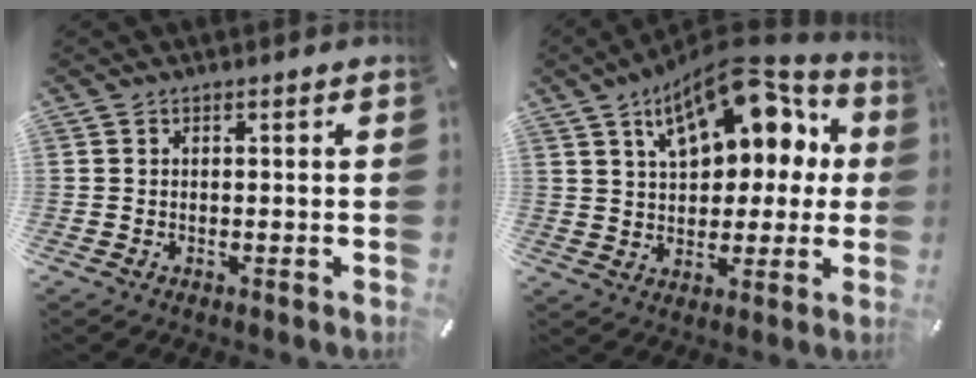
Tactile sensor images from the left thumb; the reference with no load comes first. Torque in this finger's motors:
{"motor_torque": [2.49, 2.52, 1.53, -1.24, 0.45]}